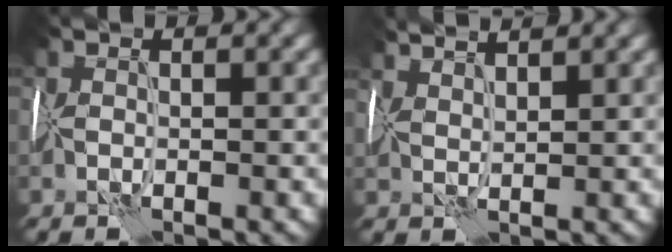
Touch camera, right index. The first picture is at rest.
{"total": 3.5, "force": [3.2, 0.2, 1.4], "torque": [-0.026, 0.017, 0.038]}